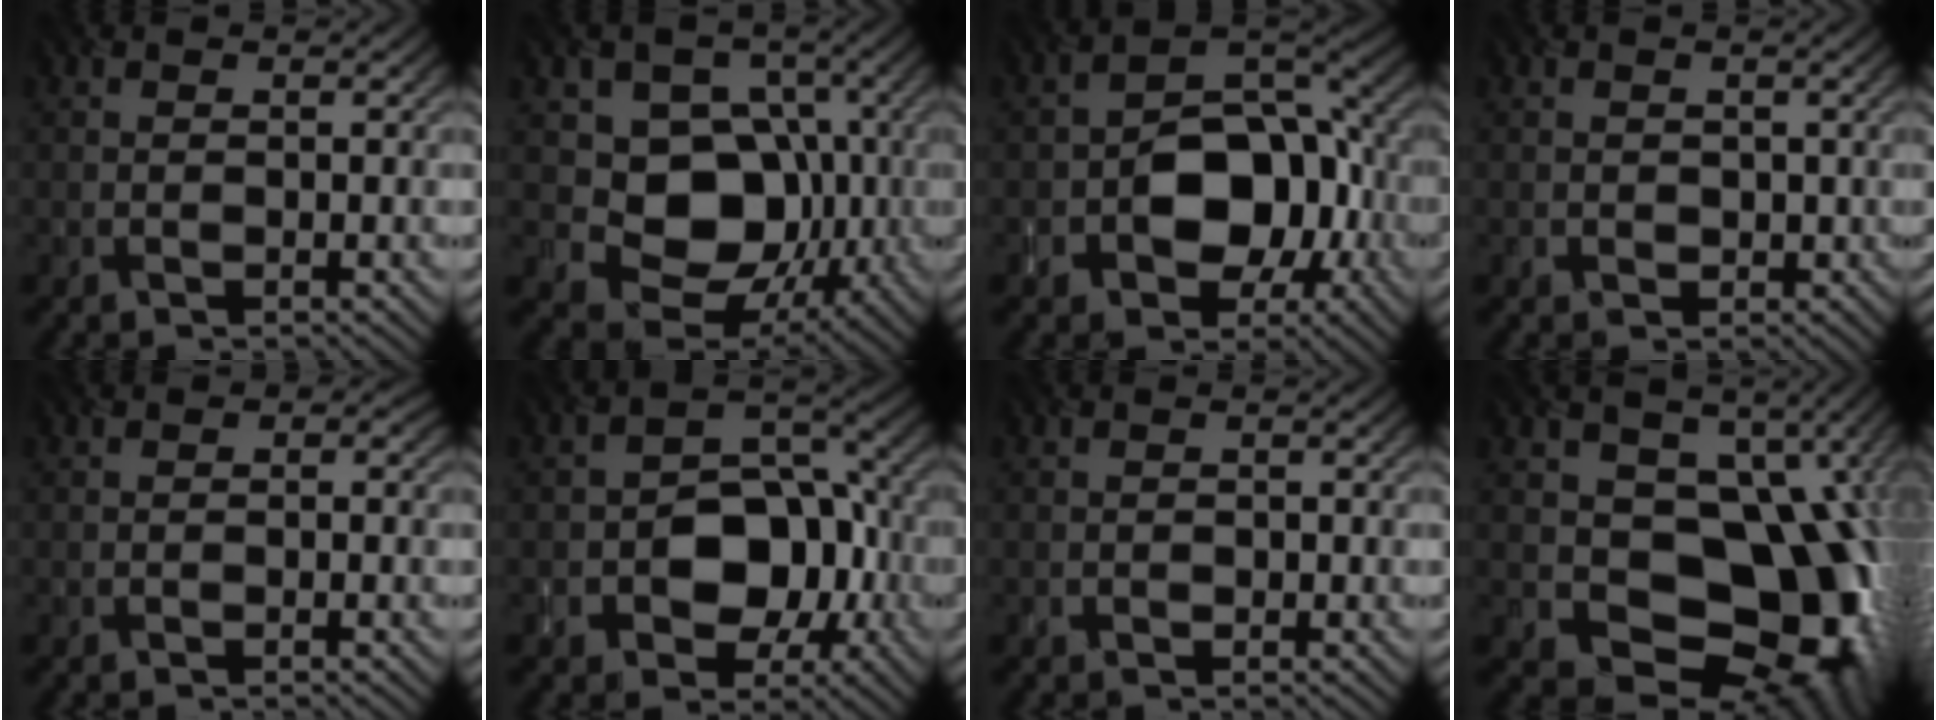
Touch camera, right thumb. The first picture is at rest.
{"total": 11.1, "force": [-0.5, 9.5, 5.8], "torque": [-0.083, -0.023, -0.018]}
{"total": 10.2, "force": [-3.2, 7.5, 6.3], "torque": [-0.095, -0.011, -0.054]}
{"total": 1.3, "force": [-0.3, 1.2, -0.5], "torque": [0.003, -0.012, -0.002]}
{"total": 1.4, "force": [0.0, 1.2, 0.7], "torque": [-0.005, -0.008, 0.003]}
{"total": 8.8, "force": [-2.8, 6.7, 4.9], "torque": [-0.067, -0.010, -0.050]}
{"total": 0.9, "force": [-0.5, 0.8, -0.1], "torque": [0.005, -0.010, -0.001]}
{"total": 16.7, "force": [-1.8, 12.6, 10.9], "torque": [-0.121, -0.039, -0.008]}